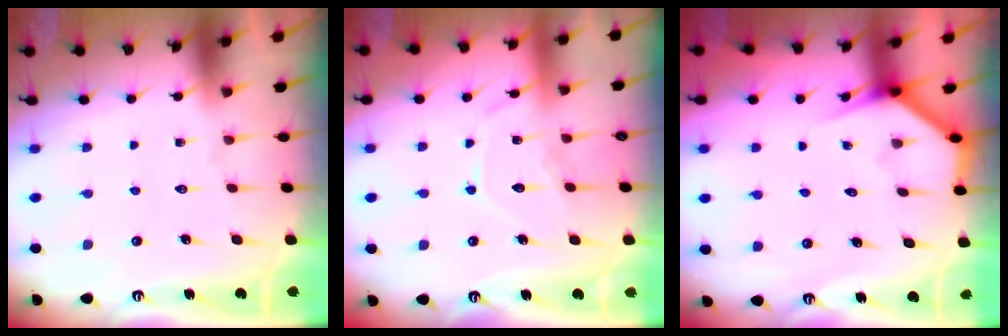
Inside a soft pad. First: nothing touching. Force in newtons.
{"total": 10.8, "press": 10.8, "slide": 0.8}
{"total": 3.9, "press": 3.9, "slide": 0.3}